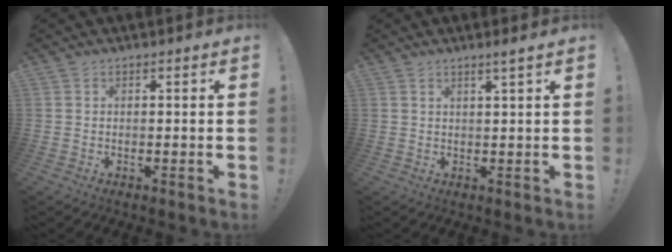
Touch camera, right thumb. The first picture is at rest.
{"total": 2.4, "force": [1.6, -0.3, 1.8], "torque": [-0.029, -0.005, 0.024]}